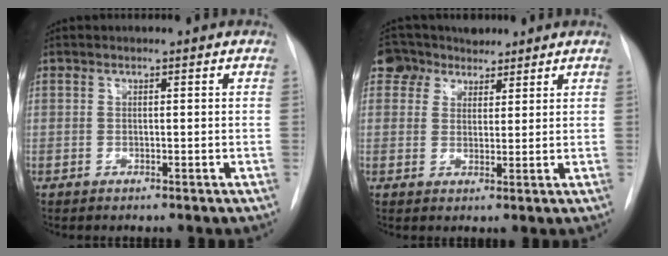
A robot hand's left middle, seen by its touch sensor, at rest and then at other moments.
{"total": 5.2, "force": [3.9, 3.5, 0.2], "torque": [-0.008, 0.021, 0.071]}